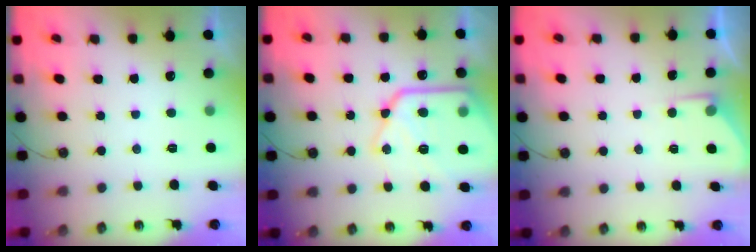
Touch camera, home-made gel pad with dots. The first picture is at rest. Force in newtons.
{"total": 19.6, "press": 19.5, "slide": 1.1}
{"total": 3.5, "press": 3.5, "slide": 0.6}